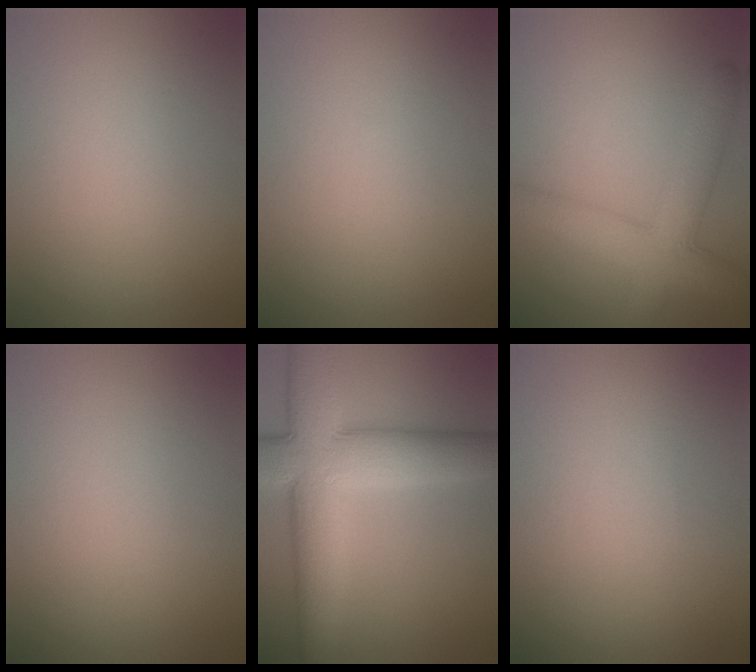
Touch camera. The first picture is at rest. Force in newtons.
{"total": 0.0}
{"total": 6.5, "press": 6.5, "slide": 0.2}
{"total": 0.0}
{"total": 11.1, "press": 11.0, "slide": 0.5}
{"total": 0.0}